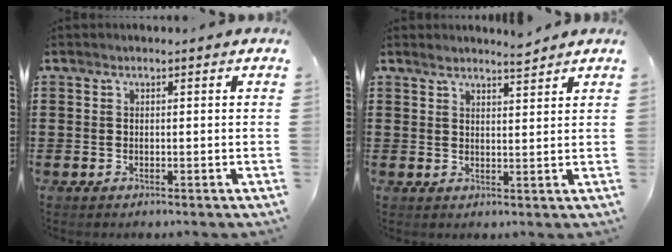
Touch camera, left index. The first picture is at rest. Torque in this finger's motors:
{"motor_torque": [0.45, -0.37, 0.02, 0.02]}